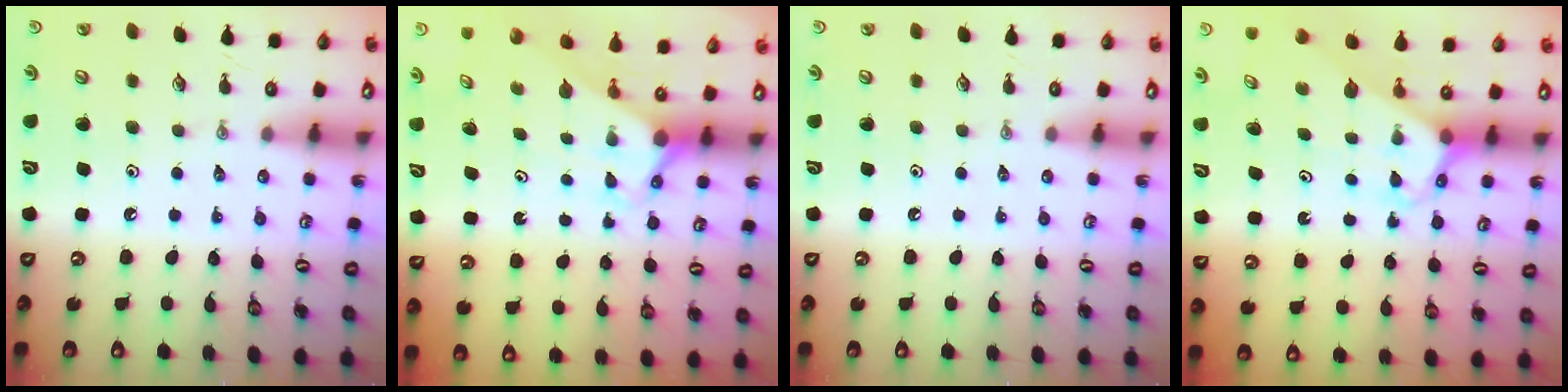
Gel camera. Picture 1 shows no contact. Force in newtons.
{"total": 2.8, "press": 2.8, "slide": 0.0}
{"total": 0.0}
{"total": 3.1, "press": 3.1, "slide": 0.2}